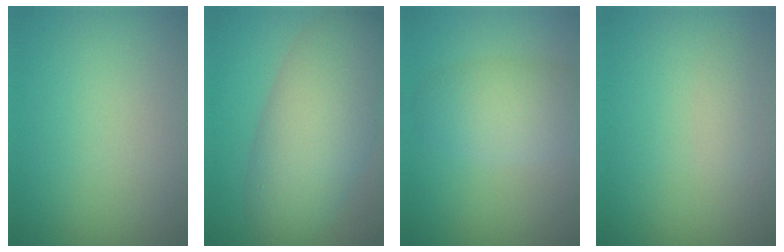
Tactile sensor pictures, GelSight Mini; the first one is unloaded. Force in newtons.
{"total": 9.2, "press": 9.2, "slide": 0.4}
{"total": 4.4, "press": 4.4, "slide": 0.1}
{"total": 0.8, "press": 0.8, "slide": 0.0}